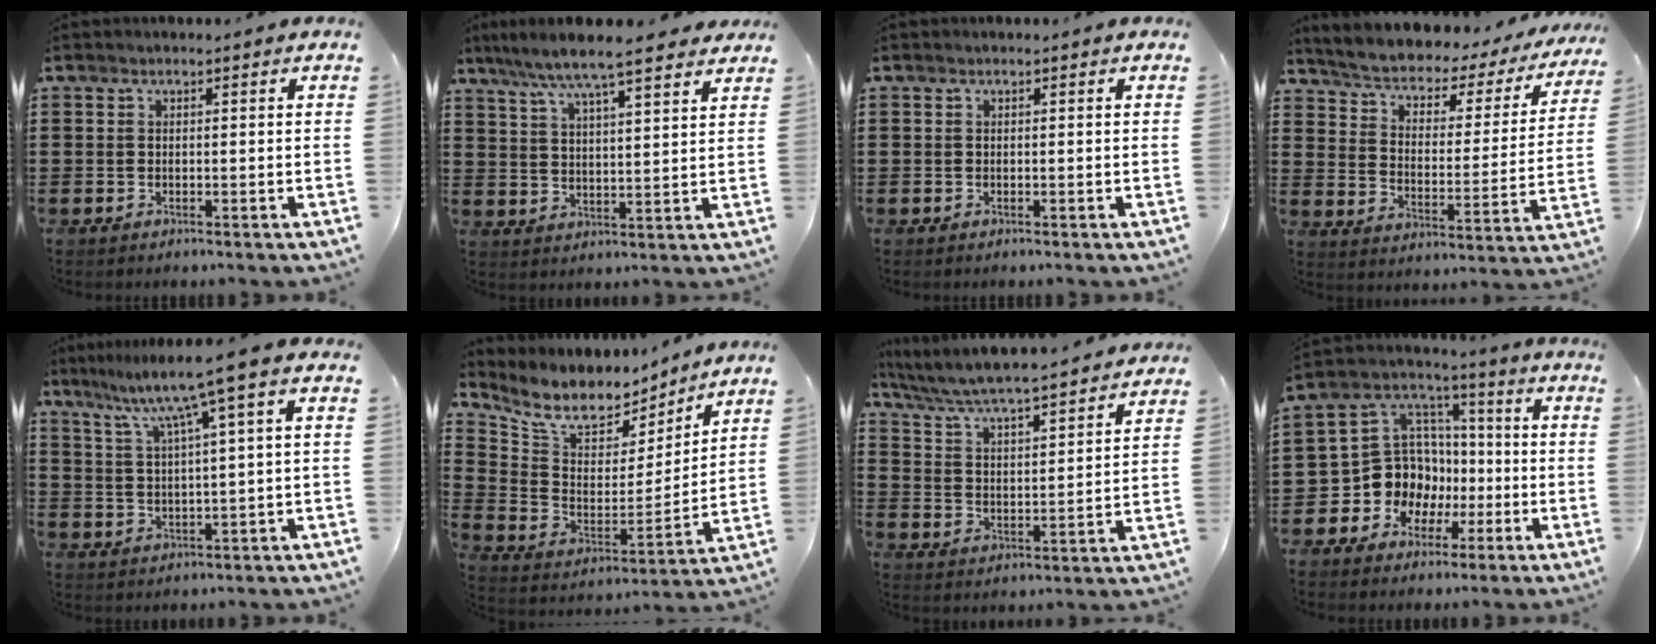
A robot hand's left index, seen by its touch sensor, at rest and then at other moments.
{"total": 7.1, "force": [6.1, 0.4, 3.7], "torque": [-0.093, -0.023, 0.103]}
{"total": 0.0}
{"total": 3.0, "force": [2.4, 1.2, 1.4], "torque": [-0.043, -0.028, 0.031]}
{"total": 7.0, "force": [4.2, -0.6, 5.6], "torque": [-0.125, -0.024, 0.064]}
{"total": 8.4, "force": [6.8, 4.0, 3.0], "torque": [-0.091, -0.044, 0.120]}
{"total": 4.9, "force": [4.7, -0.2, 1.5], "torque": [-0.053, -0.037, 0.072]}
{"total": 11.5, "force": [-2.7, 10.6, 3.4], "torque": [-0.117, -0.002, -0.039]}